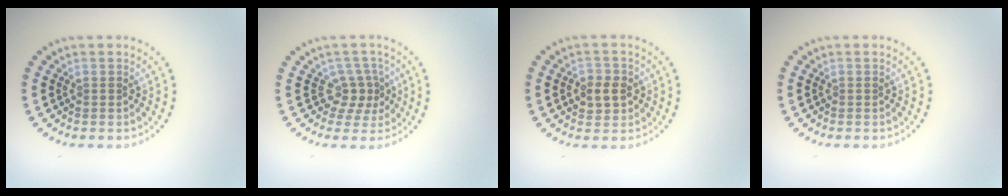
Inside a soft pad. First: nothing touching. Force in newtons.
{"total": 2.6, "press": 1.8, "slide": 1.8}
{"total": 2.5, "press": 2.4, "slide": 0.5}
{"total": 0.0}